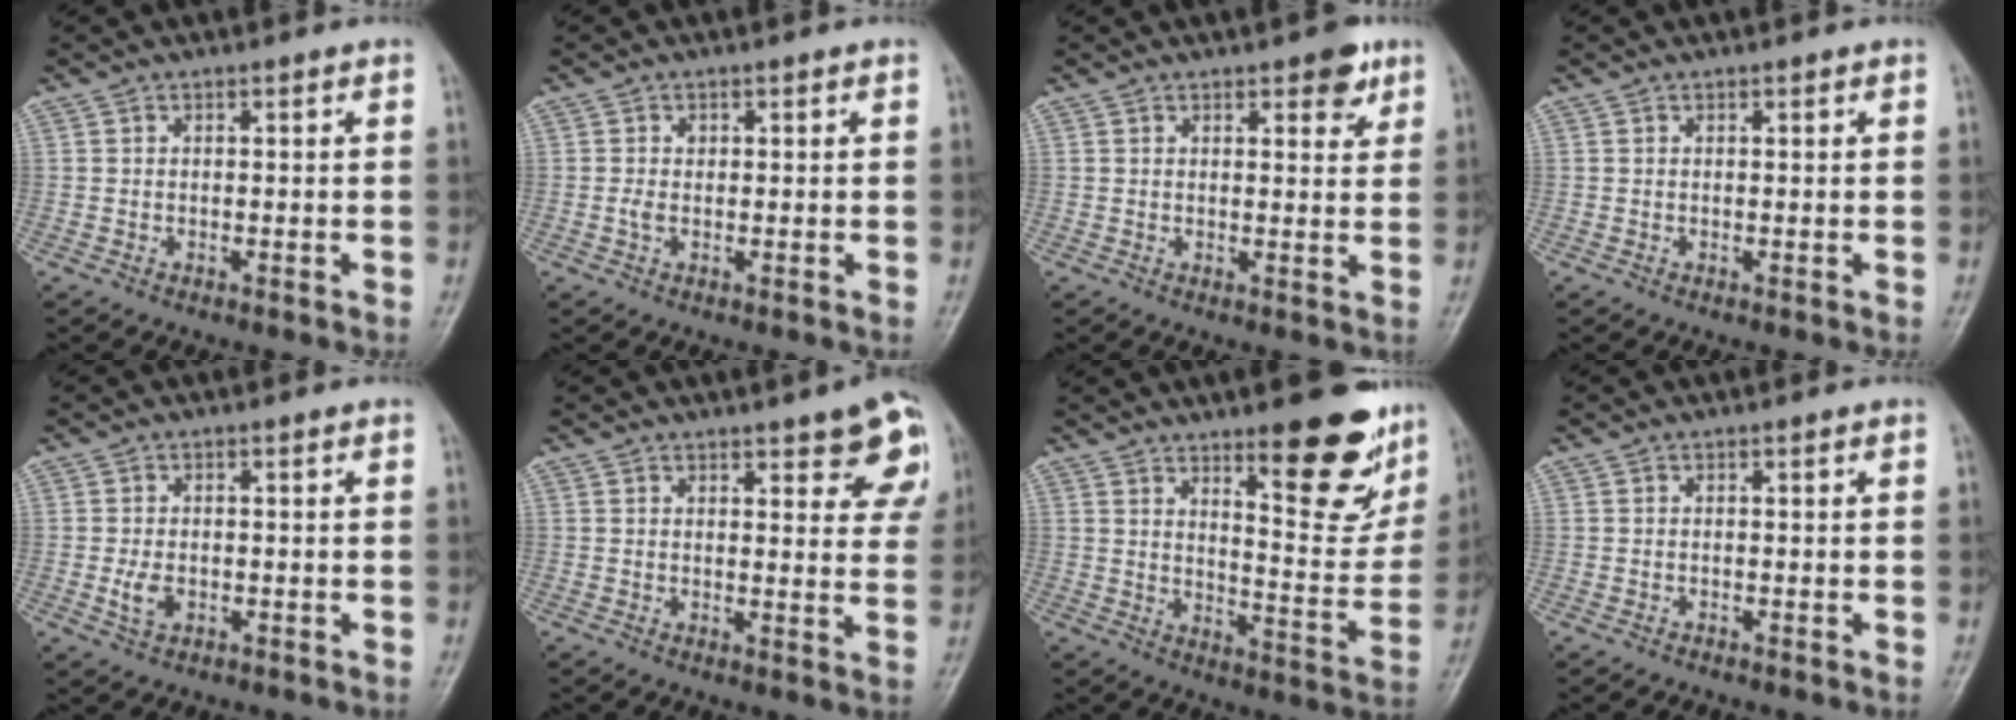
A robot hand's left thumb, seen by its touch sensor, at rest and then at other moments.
{"total": 1.5, "force": [0.0, 1.1, 1.1], "torque": [-0.022, 0.001, 0.000]}
{"total": 4.4, "force": [2.6, 2.0, 2.9], "torque": [-0.019, -0.011, 0.029]}
{"total": 0.0}
{"total": 3.1, "force": [-0.7, 1.9, 2.3], "torque": [-0.044, -0.001, -0.012]}
{"total": 10.3, "force": [5.5, 3.4, 8.0], "torque": [-0.062, -0.024, 0.065]}
{"total": 16.5, "force": [10.5, 4.9, 11.7], "torque": [-0.107, -0.075, 0.155]}
{"total": 0.0}